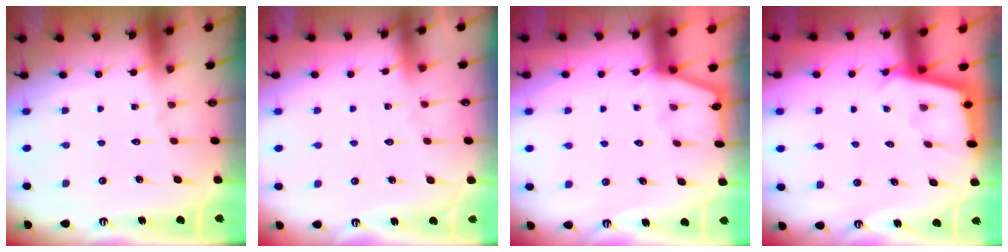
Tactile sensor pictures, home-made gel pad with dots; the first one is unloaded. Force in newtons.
{"total": 2.3, "press": 2.3, "slide": 0.2}
{"total": 2.1, "press": 2.1, "slide": 0.3}
{"total": 2.3, "press": 2.3, "slide": 0.1}